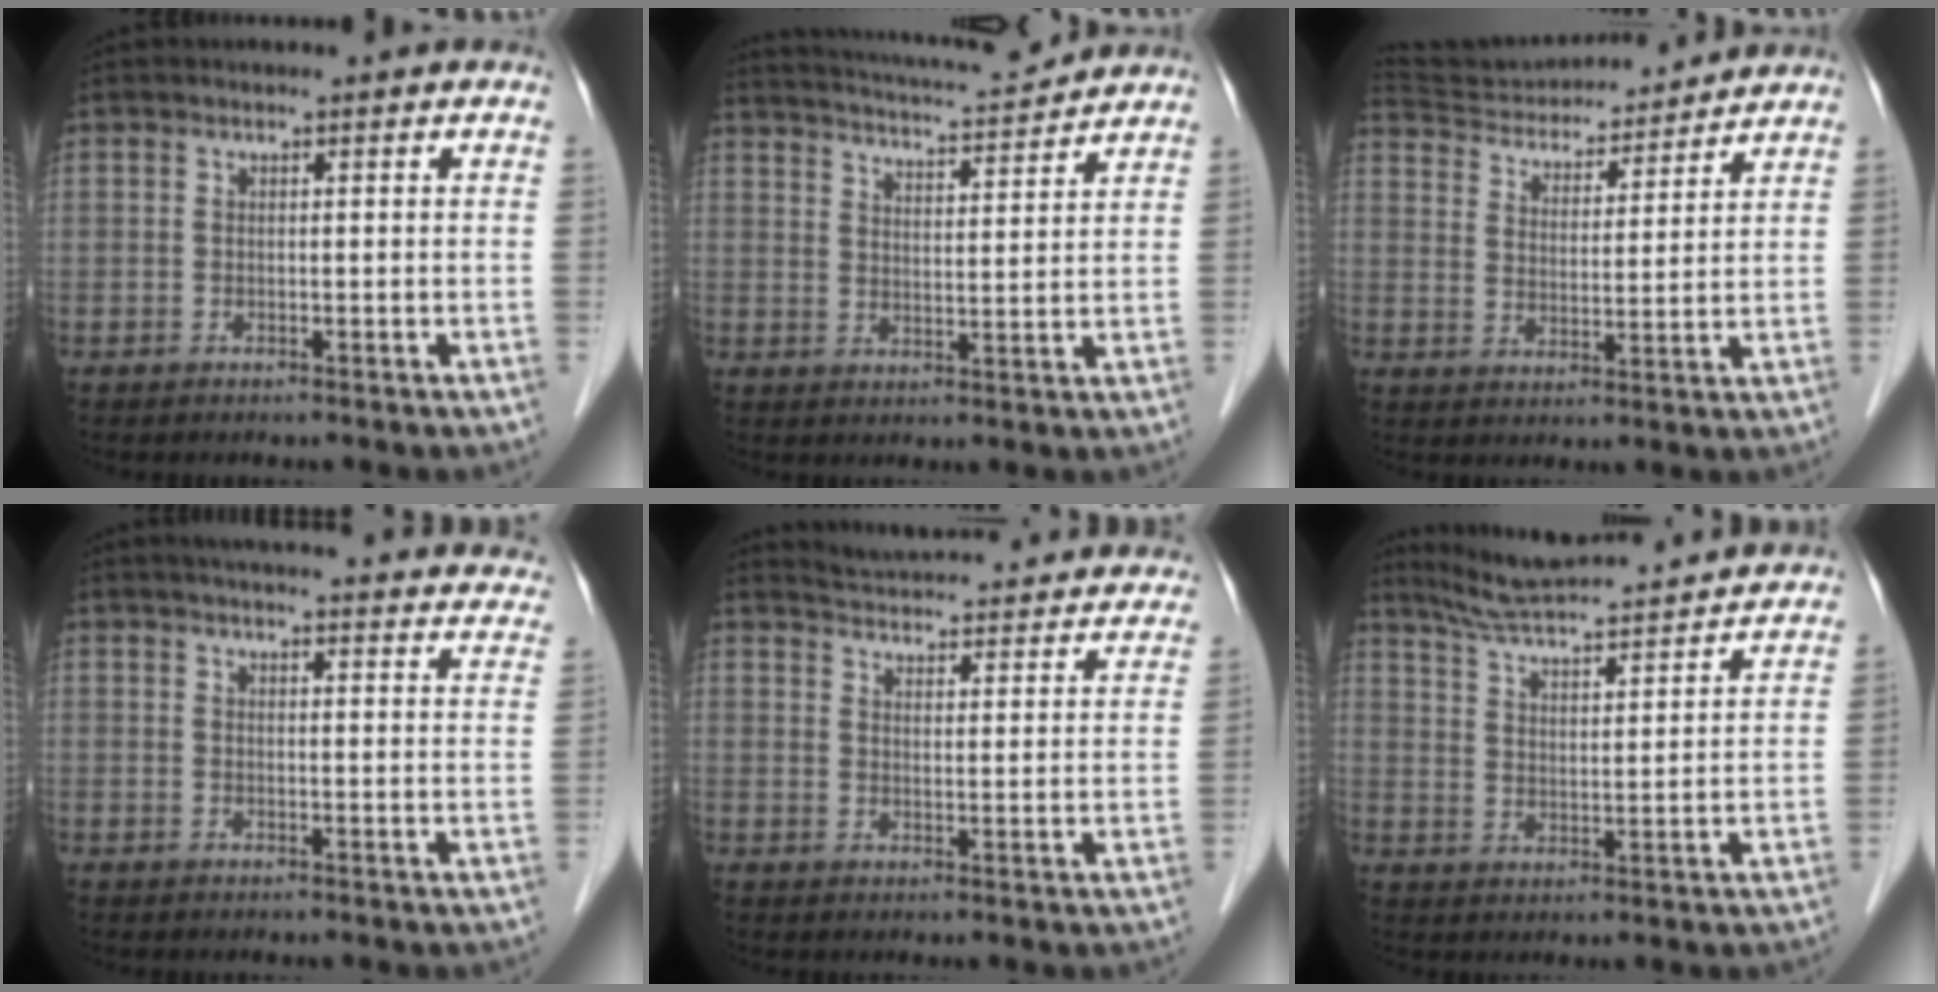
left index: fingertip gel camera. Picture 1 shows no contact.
{"total": 12.5, "force": [11.9, 0.3, 4.0], "torque": [-0.078, 0.008, 0.176]}
{"total": 14.9, "force": [14.4, 2.4, 3.1], "torque": [-0.054, 0.021, 0.231]}
{"total": 27.8, "force": [25.6, 3.7, 10.2], "torque": [-0.145, -0.029, 0.296]}
{"total": 24.6, "force": [23.4, 3.7, 6.7], "torque": [-0.104, -0.033, 0.285]}
{"total": 18.2, "force": [17.0, 0.7, 6.4], "torque": [-0.110, 0.012, 0.248]}